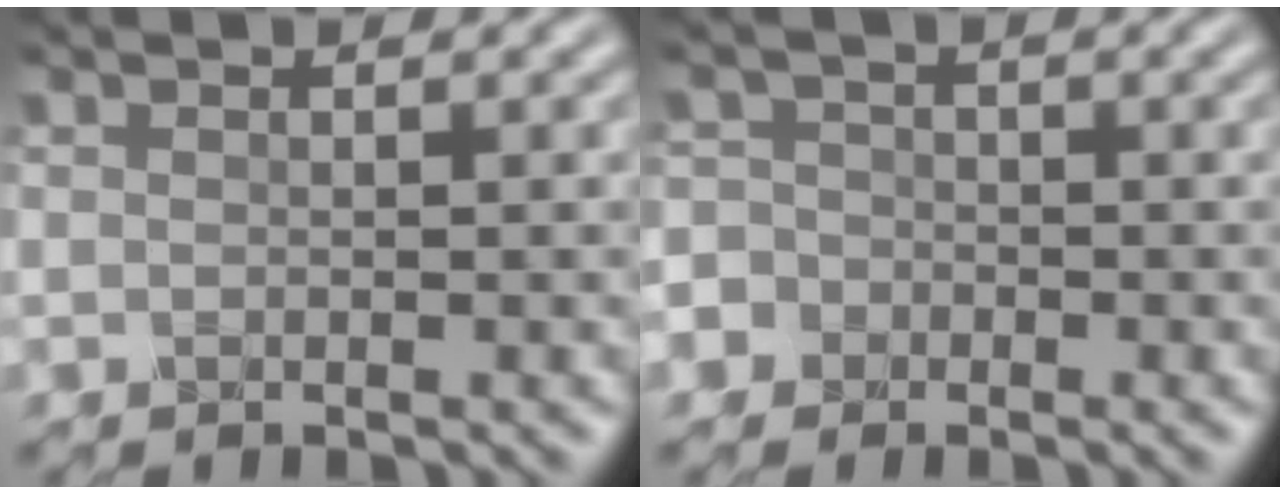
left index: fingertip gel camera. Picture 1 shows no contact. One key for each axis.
{"total": 5.0, "fx": -2.4, "fy": 4.3, "fz": 0.8, "tx": -0.008, "ty": -0.002, "tz": -0.068}